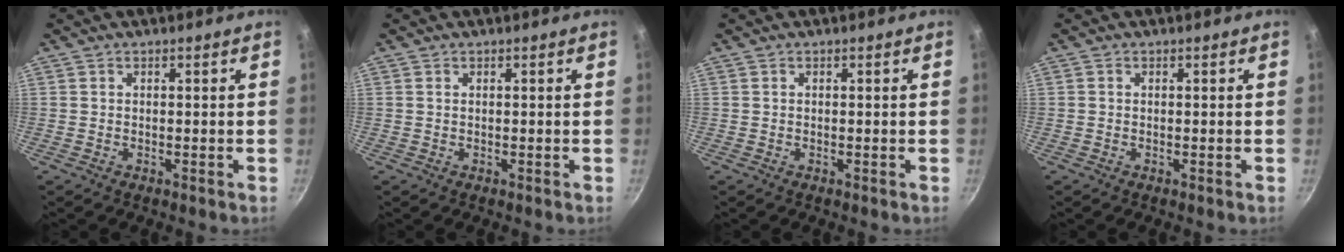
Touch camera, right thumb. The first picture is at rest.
{"total": 0.0}
{"total": 0.0}
{"total": 0.0}